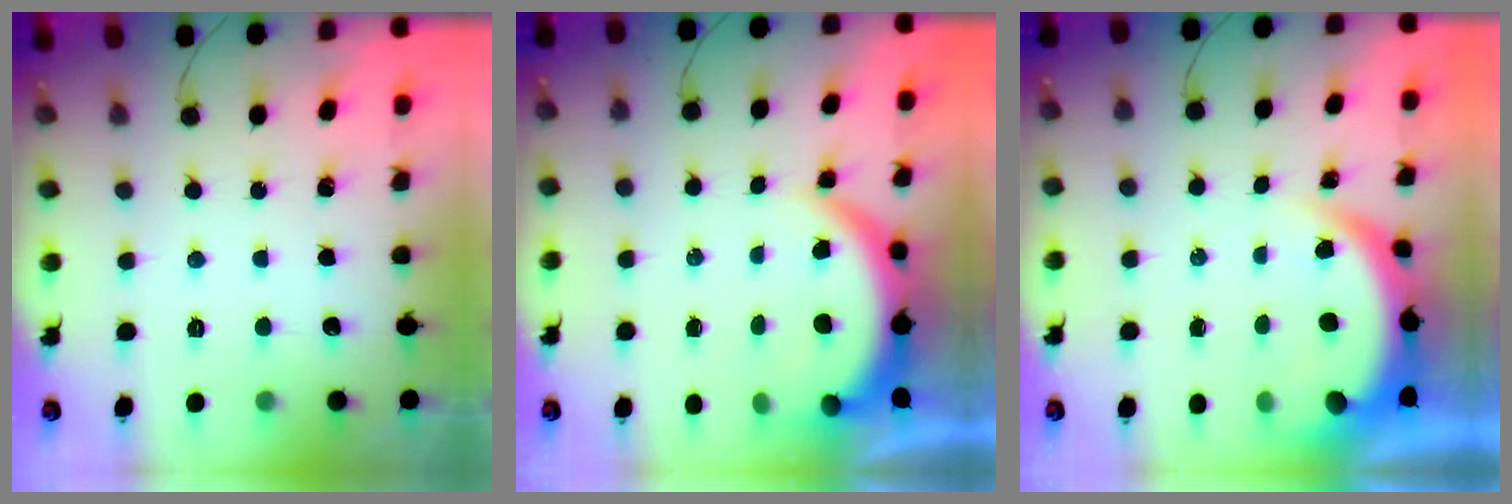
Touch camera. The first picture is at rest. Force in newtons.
{"total": 6.6, "press": 6.6, "slide": 0.9}
{"total": 6.2, "press": 6.1, "slide": 0.9}